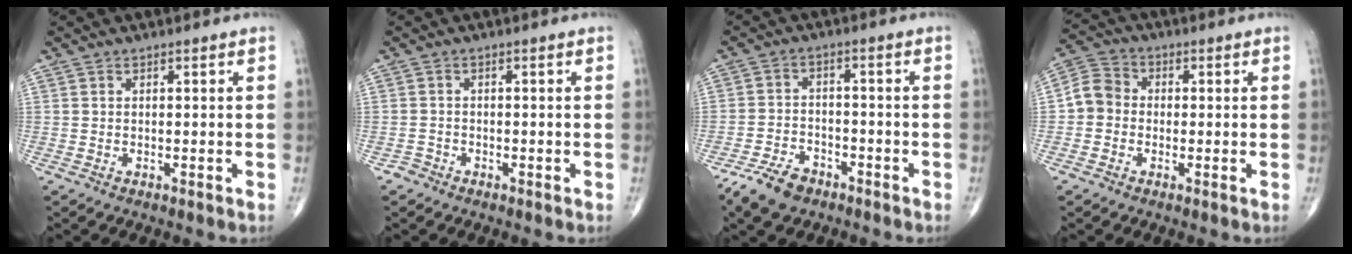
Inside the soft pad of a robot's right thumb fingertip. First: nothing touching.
{"total": 1.4, "force": [-1.0, 1.0, -0.3], "torque": [0.012, 0.006, -0.025]}
{"total": 7.0, "force": [-5.0, 3.8, 3.0], "torque": [-0.050, 0.017, -0.093]}
{"total": 5.9, "force": [-0.7, 5.3, 2.5], "torque": [-0.032, 0.022, -0.030]}